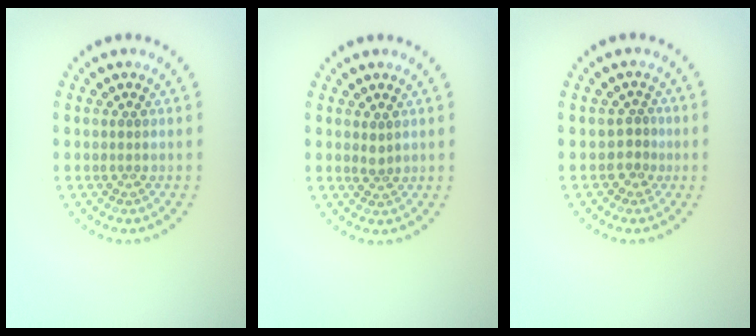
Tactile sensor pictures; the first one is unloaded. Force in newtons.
{"total": 1.0, "press": 0.7, "slide": 0.7}
{"total": 1.5, "press": 1.2, "slide": 0.9}